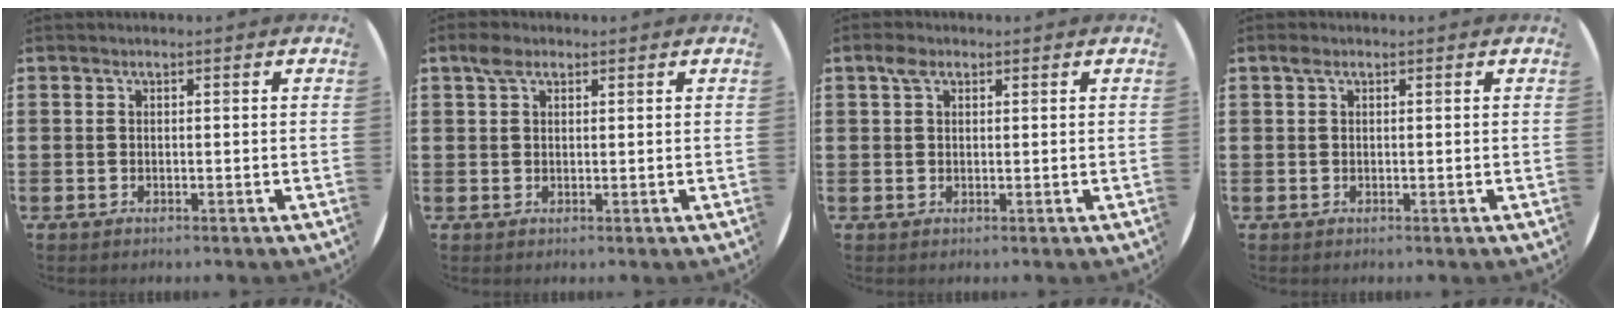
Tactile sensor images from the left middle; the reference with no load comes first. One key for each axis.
{"total": 2.3, "fx": 1.5, "fy": 1.2, "fz": 1.1, "tx": -0.017, "ty": 0.003, "tz": 0.027}
{"total": 1.9, "fx": 1.1, "fy": 1.1, "fz": 1.1, "tx": -0.017, "ty": 0.002, "tz": 0.019}
{"total": 0.7, "fx": 0.4, "fy": 0.4, "fz": 0.4, "tx": -0.002, "ty": 0.002, "tz": 0.006}